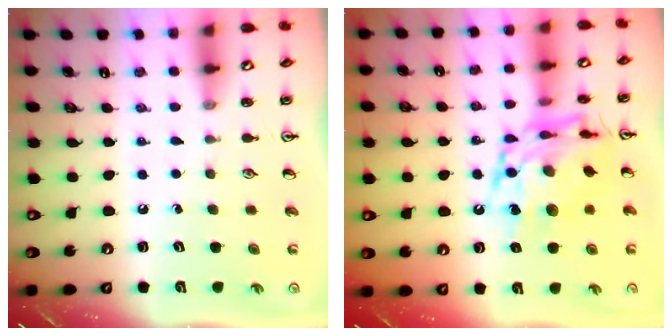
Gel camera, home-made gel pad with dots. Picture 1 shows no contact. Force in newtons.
{"total": 16.0, "press": 16.0, "slide": 1.4}